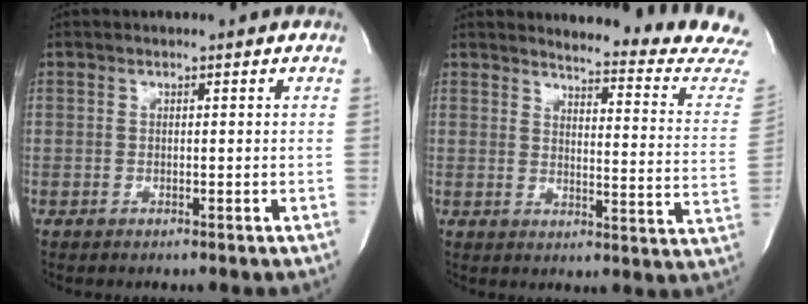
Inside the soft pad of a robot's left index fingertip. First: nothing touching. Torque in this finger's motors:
{"motor_torque": [0.26, -0.52, 0.24, -0.01]}